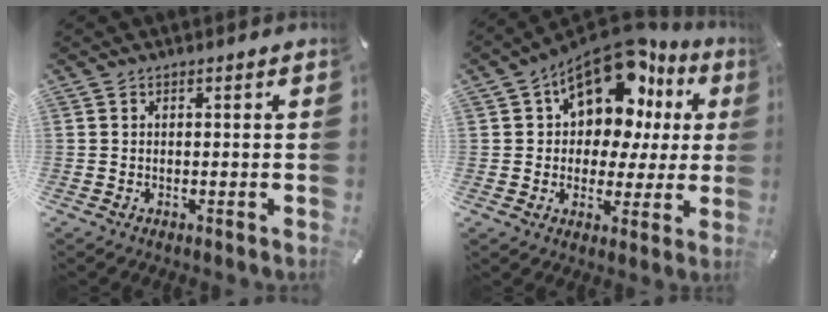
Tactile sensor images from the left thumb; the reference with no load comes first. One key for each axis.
{"total": 15.8, "fx": 9.2, "fy": 9.2, "fz": 9.0, "tx": -0.149, "ty": -0.064, "tz": 0.165}